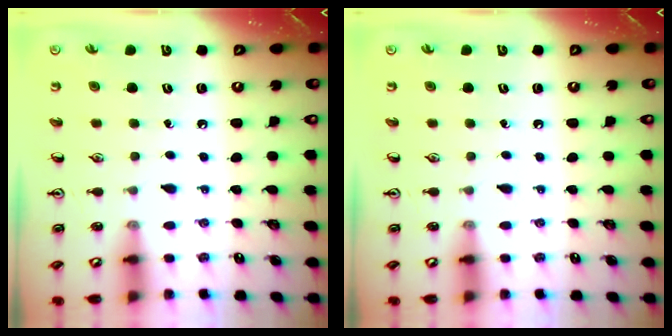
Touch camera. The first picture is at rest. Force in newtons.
{"total": 0.0}